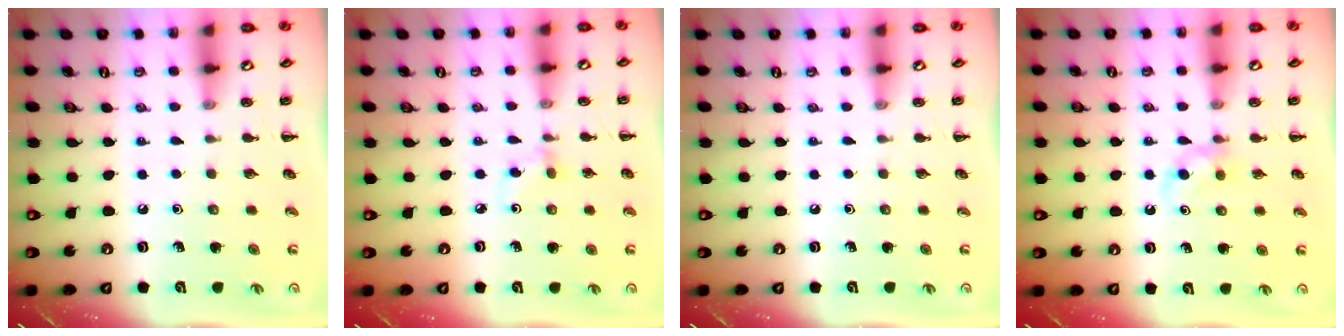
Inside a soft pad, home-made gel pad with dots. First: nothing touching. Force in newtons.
{"total": 3.2, "press": 2.9, "slide": 1.3}
{"total": 0.0}
{"total": 4.2, "press": 3.9, "slide": 1.4}